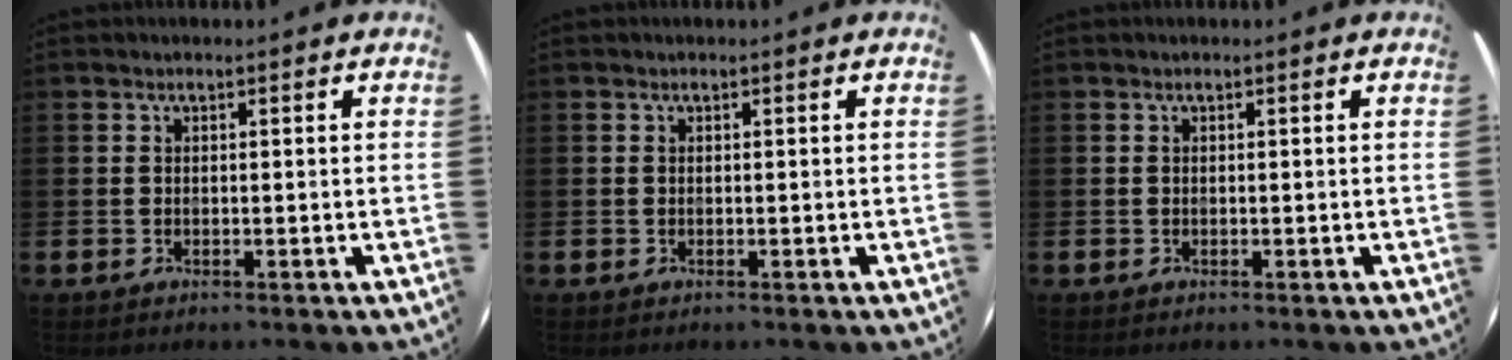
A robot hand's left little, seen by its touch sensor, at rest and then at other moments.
{"total": 0.0}
{"total": 0.0}